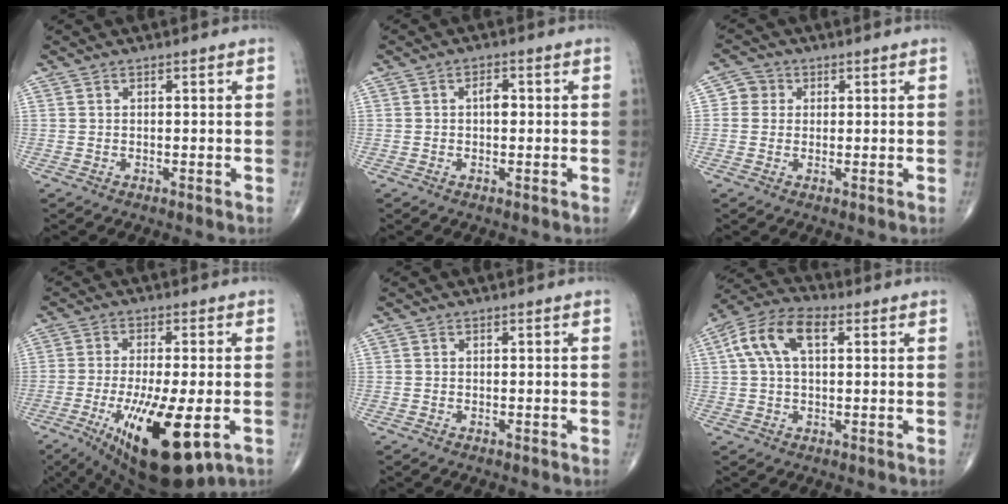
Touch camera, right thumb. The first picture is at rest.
{"total": 2.4, "force": [0.1, 1.4, 2.0], "torque": [-0.023, 0.005, -0.001]}
{"total": 3.3, "force": [0.5, 3.2, 0.7], "torque": [0.010, 0.004, 0.001]}
{"total": 18.0, "force": [-6.0, 5.8, 16.0], "torque": [-0.270, -0.019, -0.080]}
{"total": 0.0}
{"total": 10.2, "force": [2.7, 5.5, 8.2], "torque": [-0.167, 0.031, 0.045]}